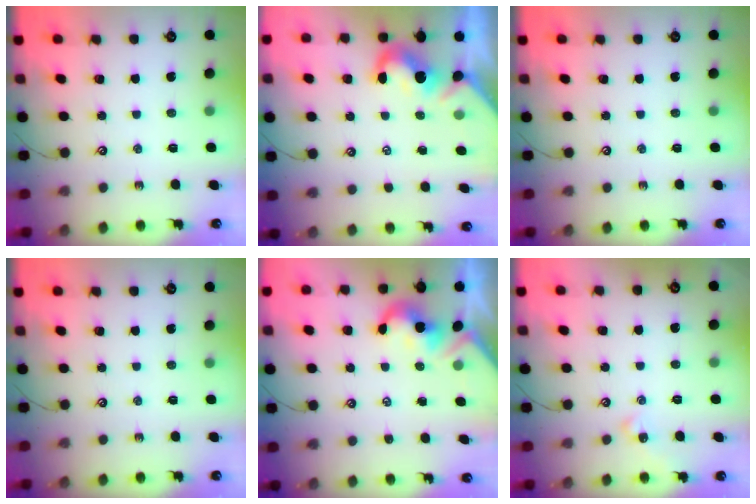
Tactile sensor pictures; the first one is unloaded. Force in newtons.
{"total": 1.8, "press": 1.7, "slide": 0.6}
{"total": 0.0}
{"total": 0.0}
{"total": 2.2, "press": 2.2, "slide": 0.4}
{"total": 1.8, "press": 1.7, "slide": 0.5}